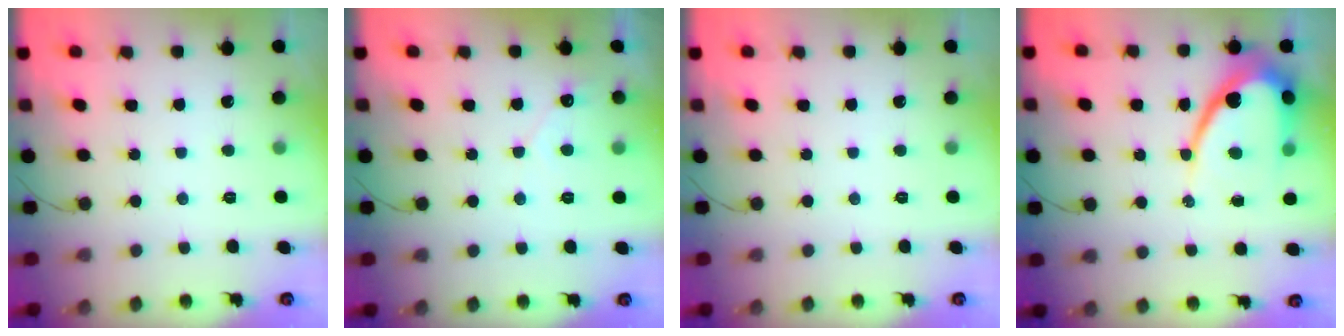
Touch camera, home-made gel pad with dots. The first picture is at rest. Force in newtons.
{"total": 2.7, "press": 2.7, "slide": 0.1}
{"total": 0.0}
{"total": 12.3, "press": 12.3, "slide": 1.0}